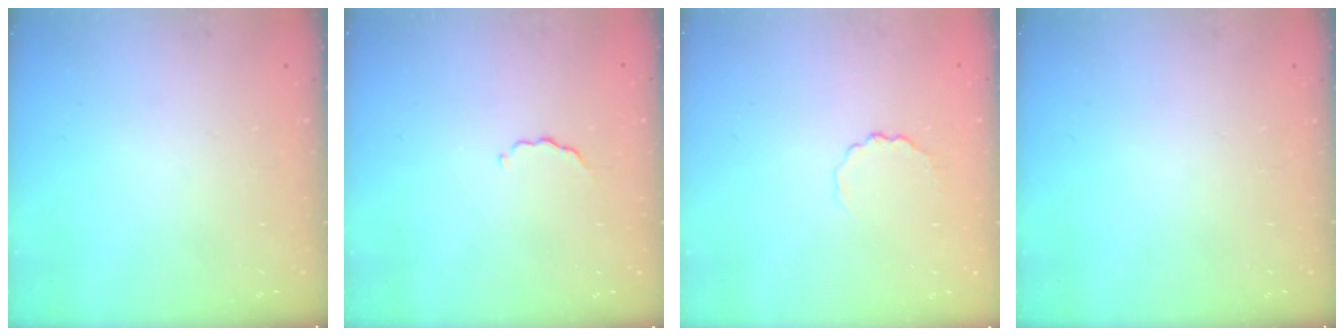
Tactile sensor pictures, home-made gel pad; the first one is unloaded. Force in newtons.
{"total": 3.2, "press": 3.2, "slide": 0.4}
{"total": 2.8, "press": 2.6, "slide": 1.1}
{"total": 0.0}